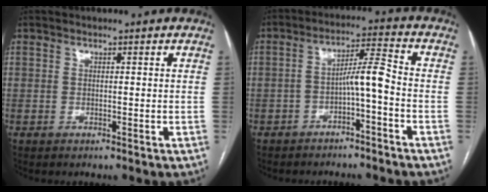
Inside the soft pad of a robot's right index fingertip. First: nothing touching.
{"total": 5.9, "force": [-2.2, 0.5, 5.4], "torque": [-0.094, 0.024, -0.035]}